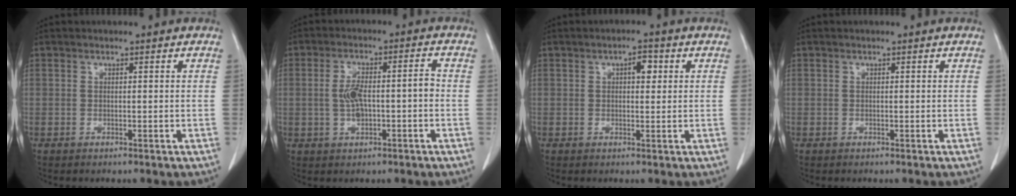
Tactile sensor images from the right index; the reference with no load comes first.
{"total": 6.1, "force": [-0.8, 2.0, 5.7], "torque": [-0.114, 0.021, -0.010]}
{"total": 3.6, "force": [1.3, 1.7, 2.9], "torque": [-0.042, 0.008, 0.017]}
{"total": 0.0}